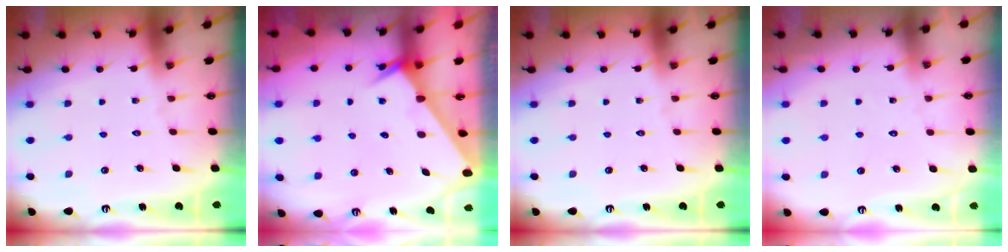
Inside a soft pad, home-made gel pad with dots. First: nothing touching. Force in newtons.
{"total": 2.6, "press": 2.6, "slide": 0.1}
{"total": 0.0}
{"total": 4.6, "press": 4.6, "slide": 0.5}